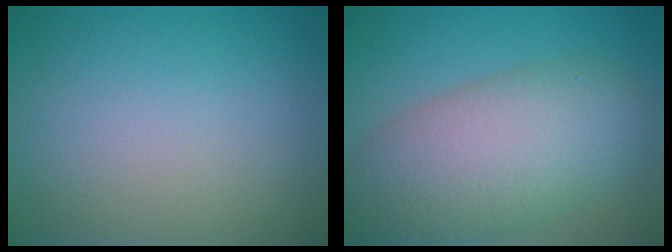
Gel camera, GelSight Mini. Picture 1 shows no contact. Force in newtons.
{"total": 9.5, "press": 9.5, "slide": 0.6}